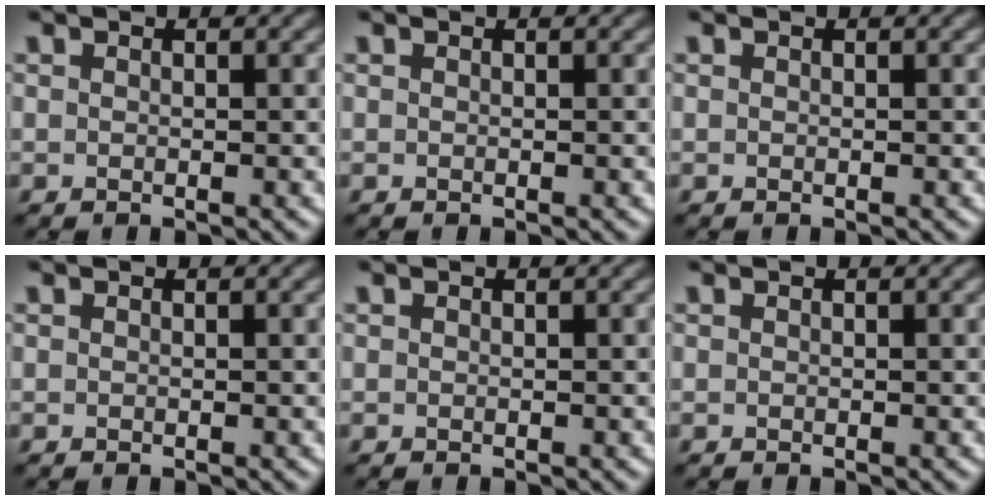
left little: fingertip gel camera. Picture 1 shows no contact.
{"total": 0.0}
{"total": 0.0}
{"total": 0.0}
{"total": 0.0}
{"total": 0.0}